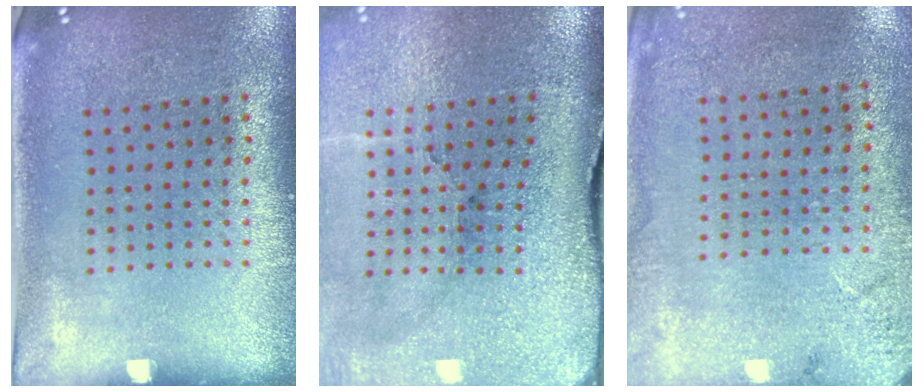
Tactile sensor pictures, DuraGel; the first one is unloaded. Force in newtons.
{"total": 5.1, "press": 4.0, "slide": 3.1}
{"total": 2.7, "press": 2.3, "slide": 1.3}